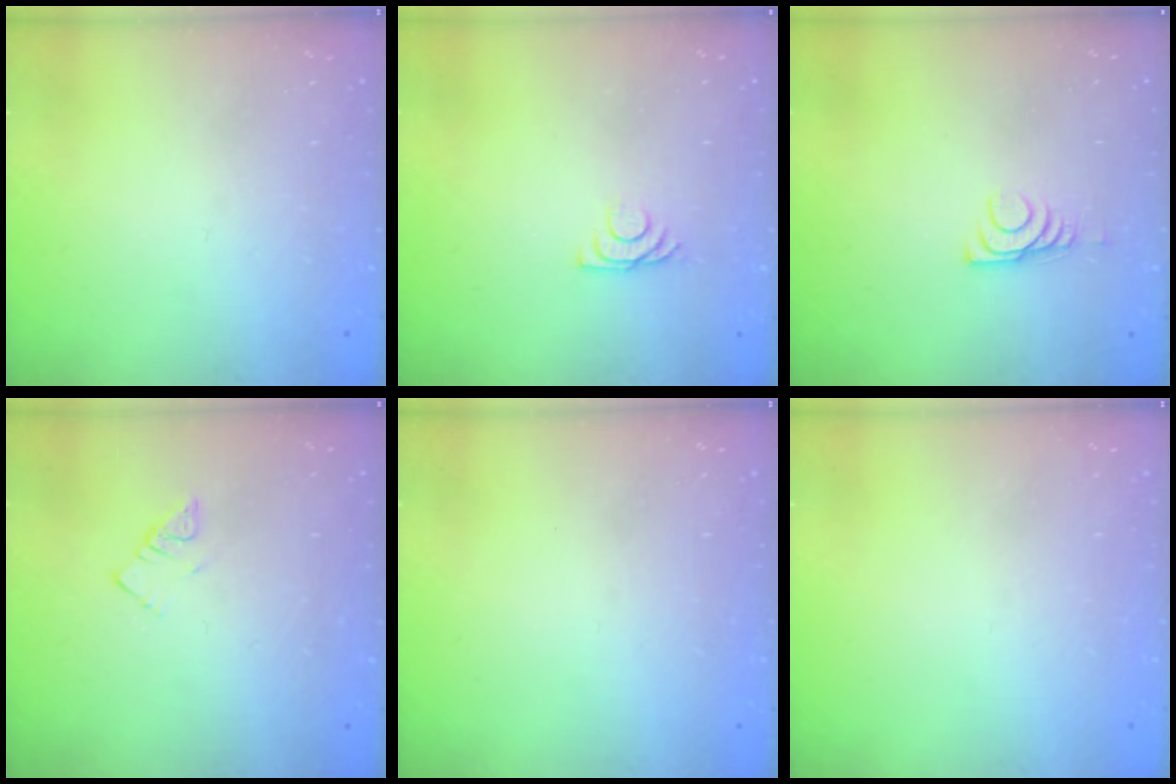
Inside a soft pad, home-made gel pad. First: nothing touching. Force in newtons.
{"total": 5.3, "press": 5.3, "slide": 0.6}
{"total": 6.6, "press": 6.6, "slide": 0.9}
{"total": 3.2, "press": 3.1, "slide": 0.5}
{"total": 0.0}
{"total": 0.0}